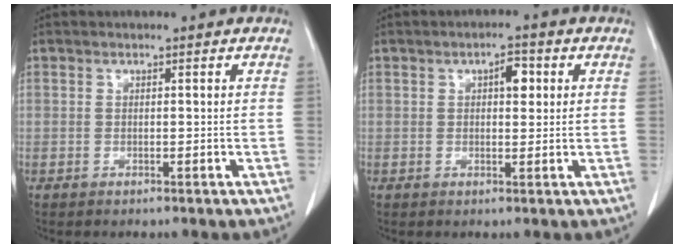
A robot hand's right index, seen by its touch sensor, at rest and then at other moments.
{"total": 3.1, "force": [0.9, 1.4, 2.6], "torque": [-0.040, 0.007, 0.012]}